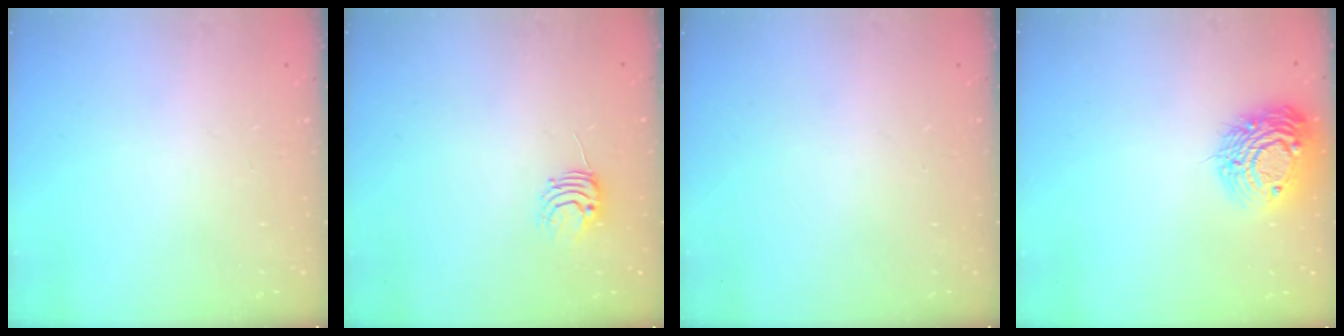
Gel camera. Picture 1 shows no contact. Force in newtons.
{"total": 5.9, "press": 5.9, "slide": 0.5}
{"total": 0.0}
{"total": 13.8, "press": 13.8, "slide": 0.9}